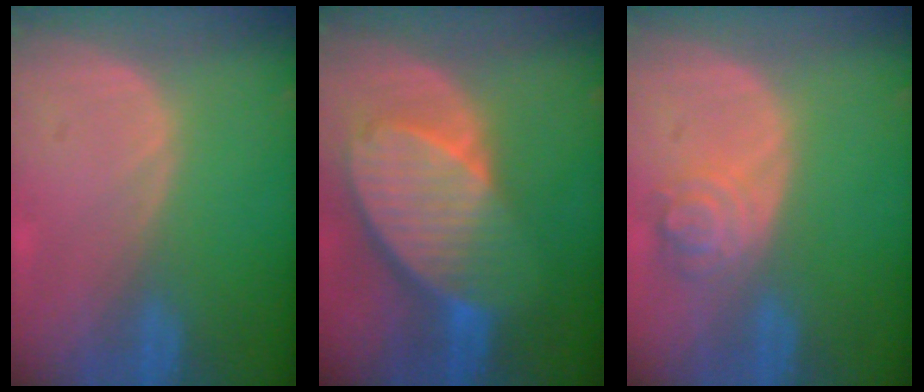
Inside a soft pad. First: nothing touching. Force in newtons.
{"total": 10.3, "press": 8.9, "slide": 5.2}
{"total": 4.4, "press": 4.1, "slide": 1.6}